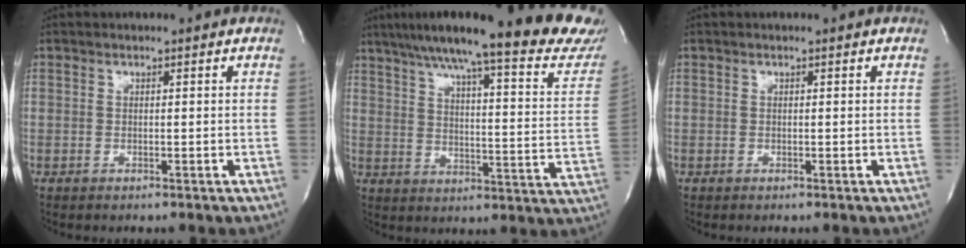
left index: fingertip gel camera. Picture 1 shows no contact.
{"total": 26.7, "force": [22.7, 1.8, 13.9], "torque": [-0.207, -0.056, 0.283]}
{"total": 0.0}